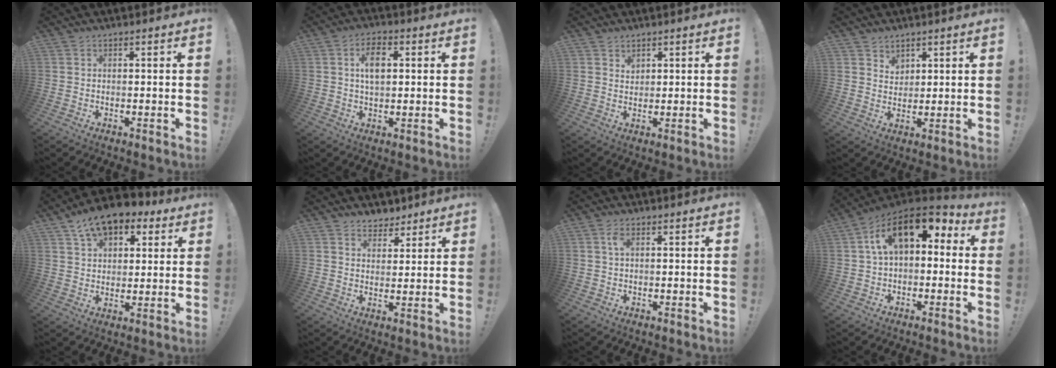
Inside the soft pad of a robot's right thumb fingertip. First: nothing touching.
{"total": 7.3, "force": [1.6, 4.1, 5.8], "torque": [-0.092, 0.004, 0.025]}
{"total": 1.9, "force": [1.4, 1.1, 0.4], "torque": [-0.001, -0.008, 0.026]}
{"total": 3.7, "force": [2.7, 2.5, 0.5], "torque": [-0.005, -0.016, 0.049]}
{"total": 11.6, "force": [7.5, 6.6, 5.8], "torque": [-0.096, -0.039, 0.142]}
{"total": 5.3, "force": [4.0, 3.4, 0.6], "torque": [-0.006, -0.027, 0.079]}
{"total": 2.7, "force": [0.9, 1.4, 2.1], "torque": [-0.042, 0.004, 0.015]}
{"total": 15.1, "force": [5.6, 7.8, 11.7], "torque": [-0.197, -0.012, 0.101]}